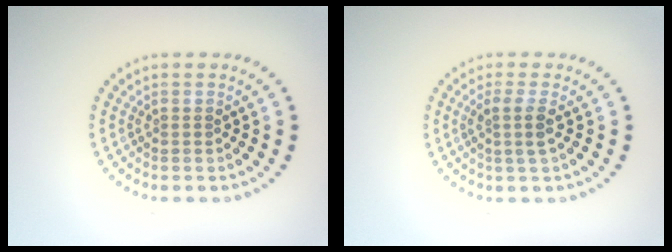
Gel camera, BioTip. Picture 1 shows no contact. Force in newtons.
{"total": 2.0, "press": 1.6, "slide": 1.2}